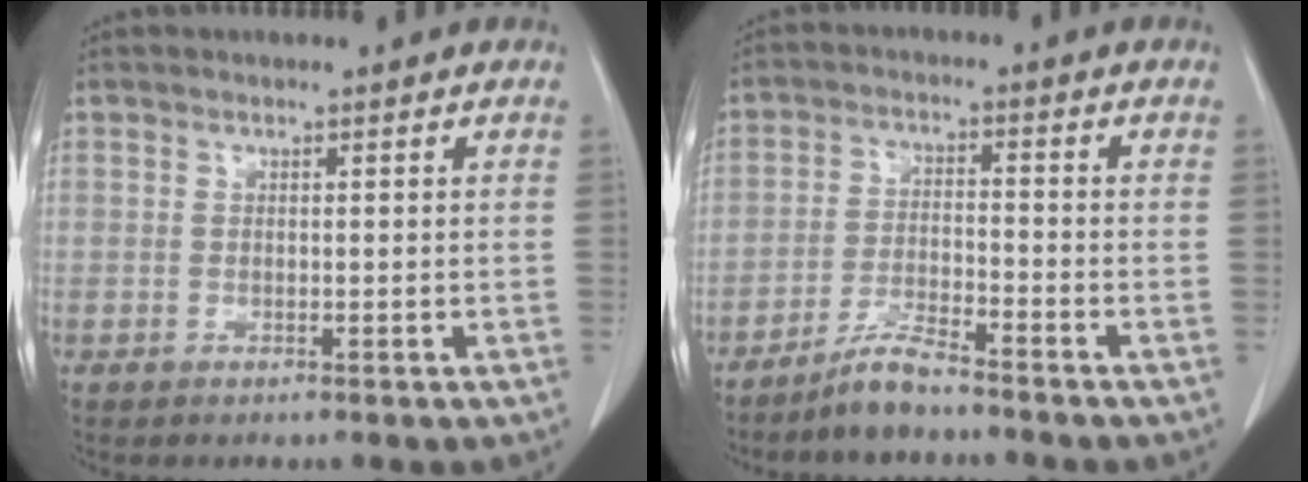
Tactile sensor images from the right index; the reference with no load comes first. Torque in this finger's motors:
{"motor_torque": [0.20, -0.20, 0.14, 0.06]}